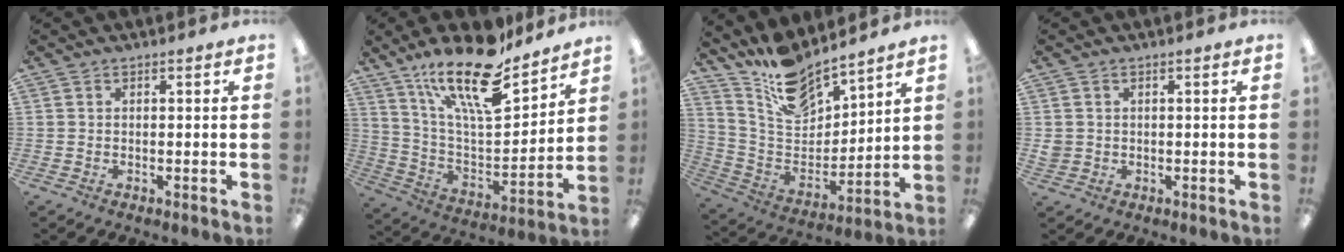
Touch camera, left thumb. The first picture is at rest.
{"total": 21.9, "force": [16.0, 7.0, 13.3], "torque": [-0.231, -0.101, 0.272]}
{"total": 14.2, "force": [12.8, 4.4, 4.3], "torque": [-0.108, -0.096, 0.234]}
{"total": 2.0, "force": [0.3, 1.9, 0.5], "torque": [-0.012, 0.004, 0.004]}